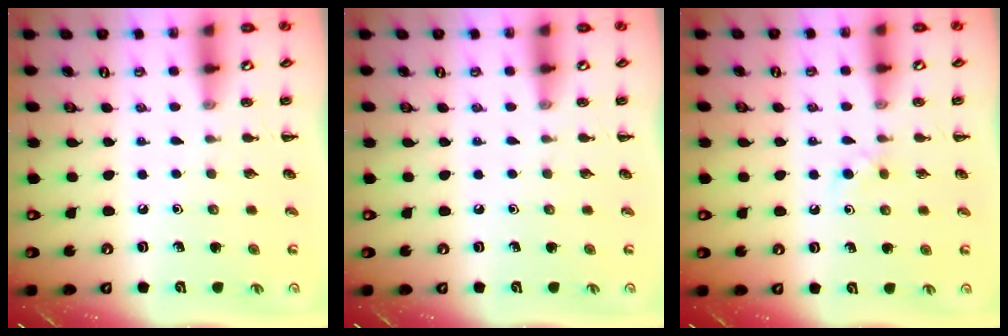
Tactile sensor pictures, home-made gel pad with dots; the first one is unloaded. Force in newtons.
{"total": 0.0}
{"total": 3.7, "press": 3.4, "slide": 1.4}